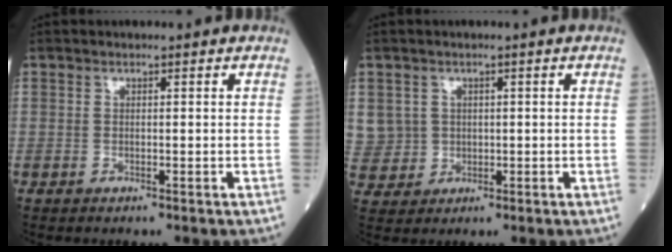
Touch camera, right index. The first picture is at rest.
{"total": 6.0, "force": [1.2, 5.9, 0.5], "torque": [-0.017, 0.018, 0.039]}